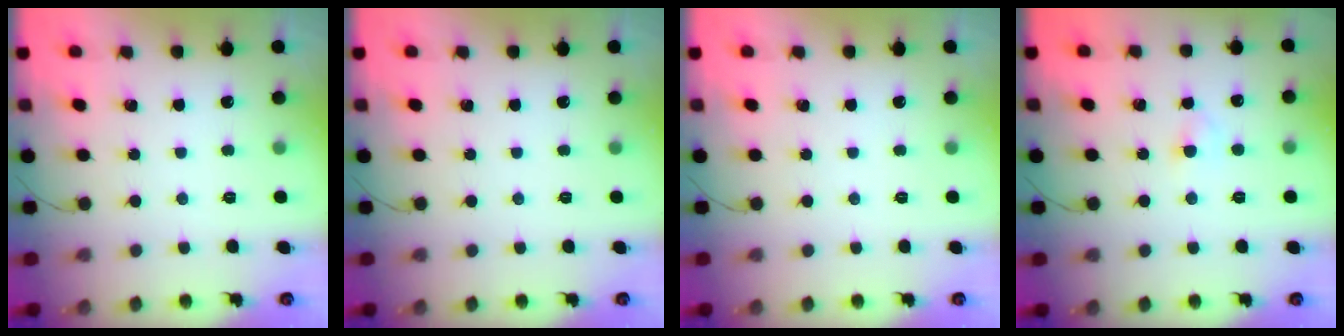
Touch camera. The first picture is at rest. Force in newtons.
{"total": 0.0}
{"total": 0.0}
{"total": 2.9, "press": 2.7, "slide": 0.9}